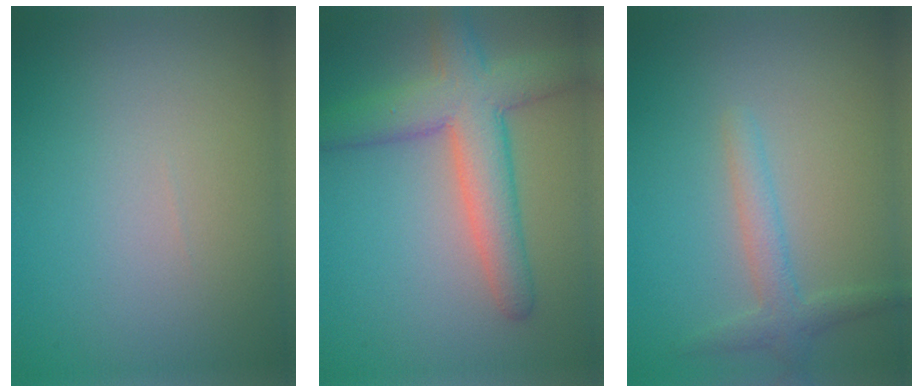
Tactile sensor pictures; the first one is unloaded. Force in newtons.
{"total": 6.8, "press": 6.8, "slide": 0.2}
{"total": 2.3, "press": 2.3, "slide": 0.1}